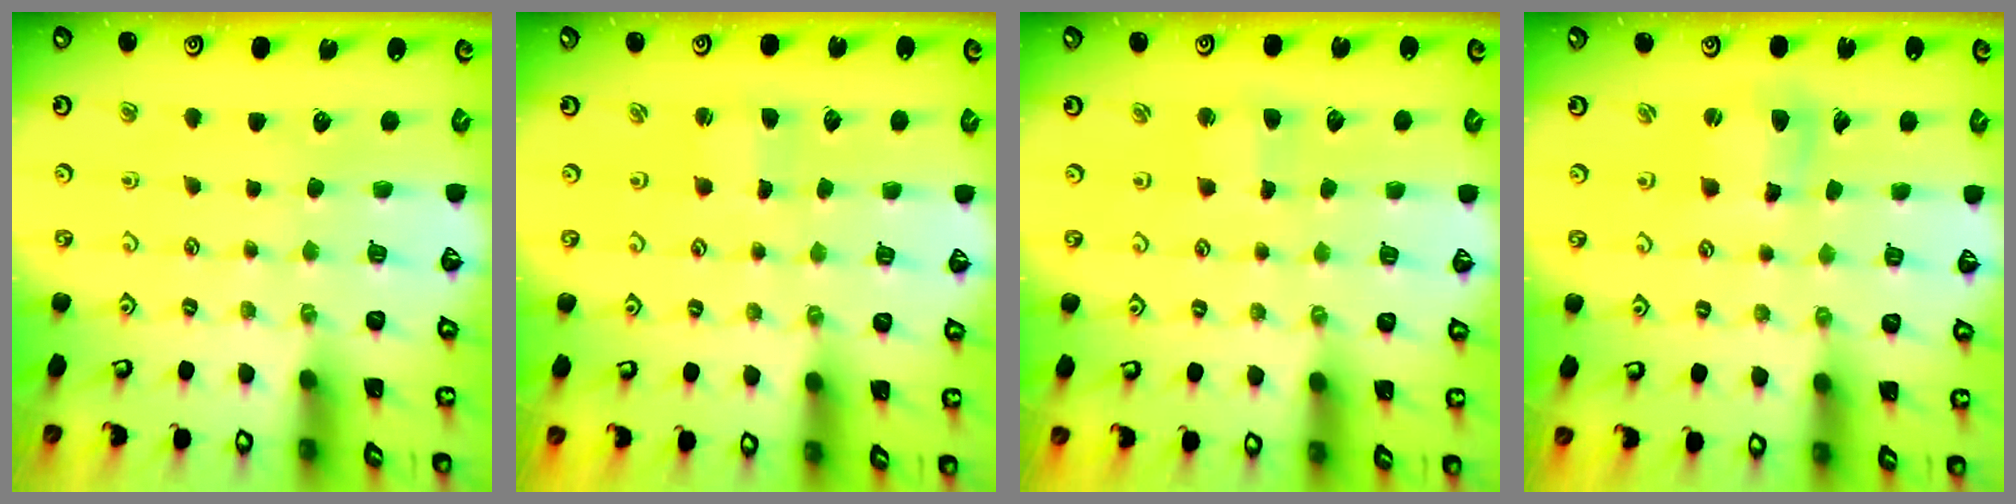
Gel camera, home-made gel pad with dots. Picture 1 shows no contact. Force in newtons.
{"total": 1.3, "press": 1.3, "slide": 0.0}
{"total": 1.9, "press": 1.9, "slide": 0.3}
{"total": 5.4, "press": 5.4, "slide": 0.7}